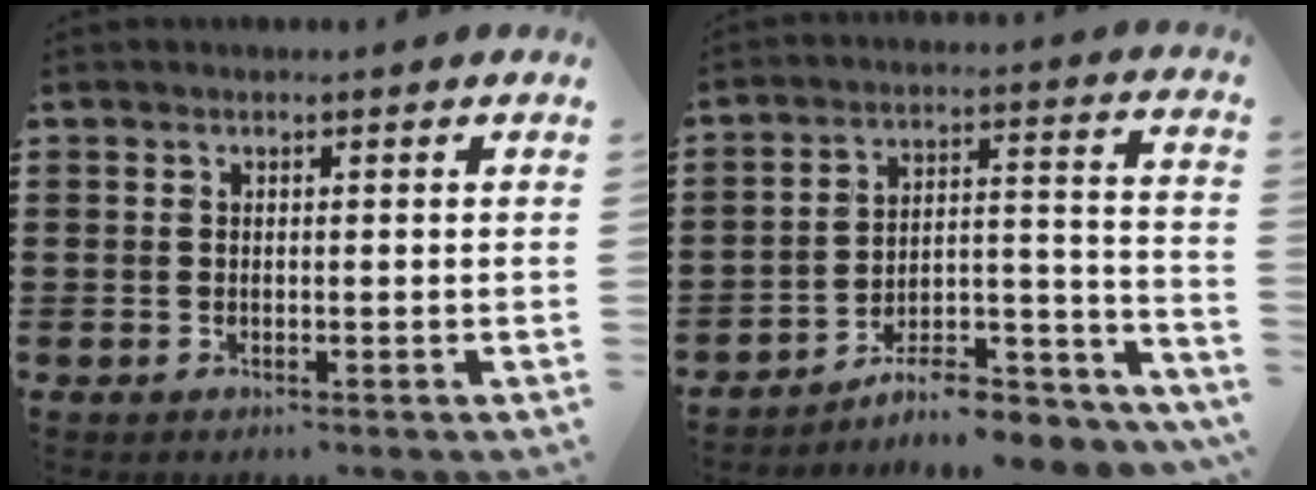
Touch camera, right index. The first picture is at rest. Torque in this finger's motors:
{"motor_torque": [1.23, 0.91, 0.56, 0.08]}